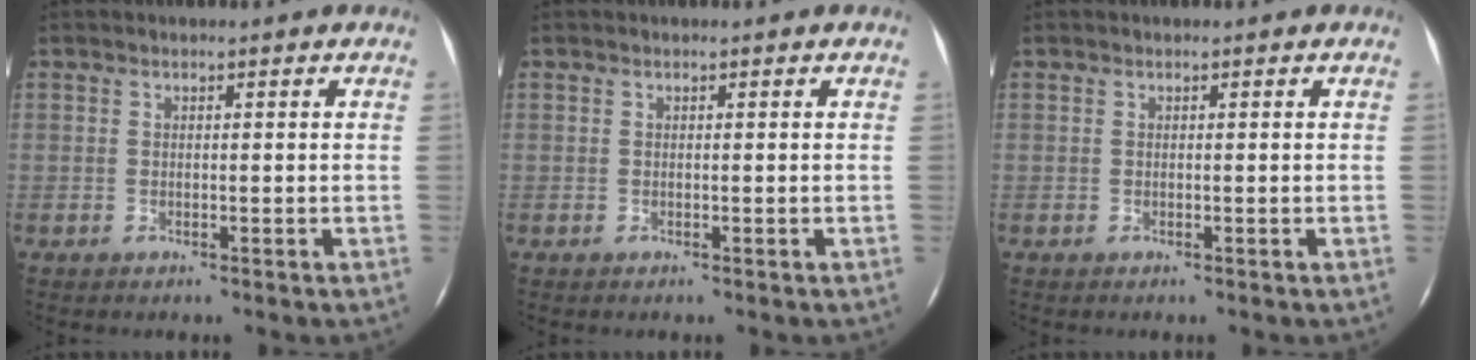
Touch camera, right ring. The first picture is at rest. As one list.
[{"total": 0.0}, {"total": 0.0}]